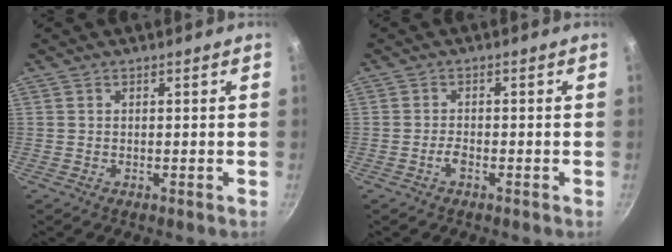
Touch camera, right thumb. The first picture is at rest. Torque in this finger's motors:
{"motor_torque": [-0.44, -0.17, 0.41, -0.33, -0.01]}